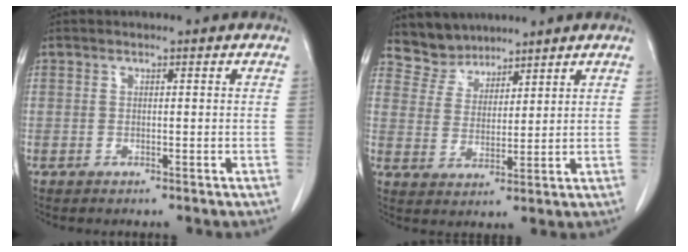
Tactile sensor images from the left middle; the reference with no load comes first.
{"total": 5.5, "force": [5.0, 2.2, -0.4], "torque": [0.007, 0.007, 0.104]}